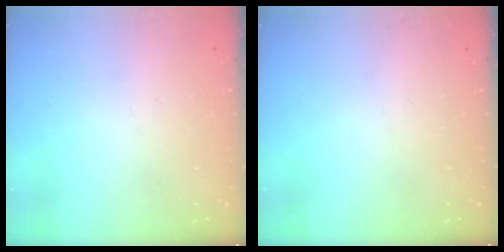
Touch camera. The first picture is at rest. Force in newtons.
{"total": 0.0}